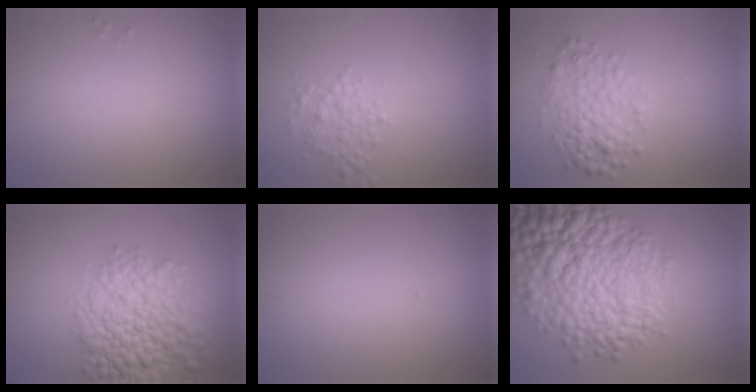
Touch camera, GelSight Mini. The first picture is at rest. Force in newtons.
{"total": 1.9, "press": 1.9, "slide": 0.0}
{"total": 3.2, "press": 3.2, "slide": 0.1}
{"total": 8.2, "press": 8.2, "slide": 0.3}
{"total": 0.0}
{"total": 11.6, "press": 11.6, "slide": 0.2}